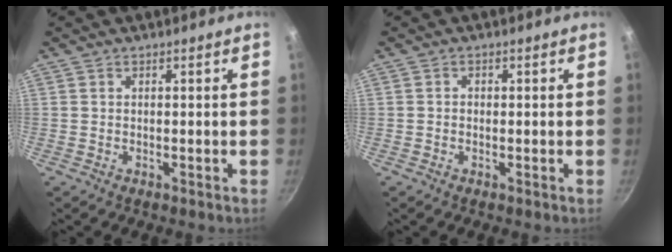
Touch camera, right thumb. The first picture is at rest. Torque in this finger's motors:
{"motor_torque": [-0.13, -0.62, -0.49, 0.15, 0.06]}